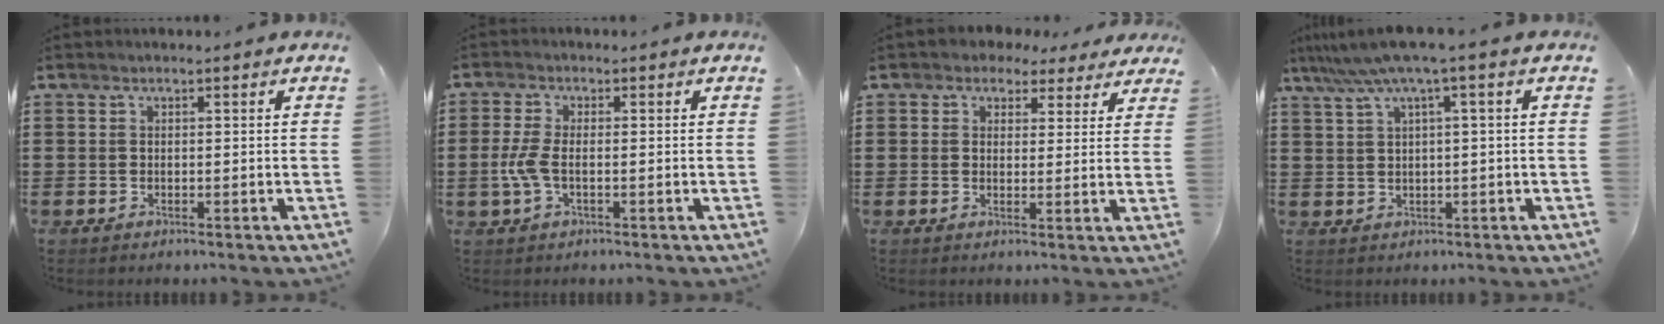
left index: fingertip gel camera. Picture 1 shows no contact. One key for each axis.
{"total": 5.9, "fx": -0.6, "fy": 2.8, "fz": 5.1, "tx": -0.126, "ty": -0.005, "tz": -0.017}
{"total": 3.1, "fx": 2.4, "fy": 1.8, "fz": 0.7, "tx": -0.028, "ty": 0.001, "tz": 0.043}
{"total": 5.0, "fx": 1.7, "fy": -0.5, "fz": 4.6, "tx": -0.093, "ty": -0.014, "tz": 0.027}